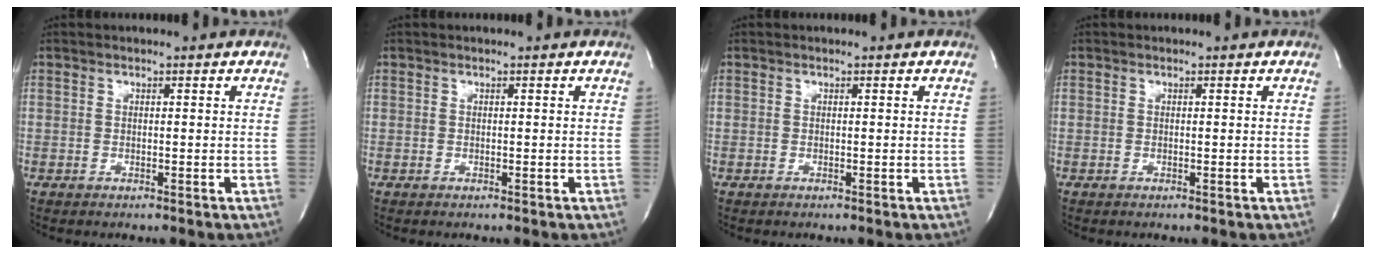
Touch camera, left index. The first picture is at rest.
{"total": 0.0}
{"total": 0.0}
{"total": 0.0}